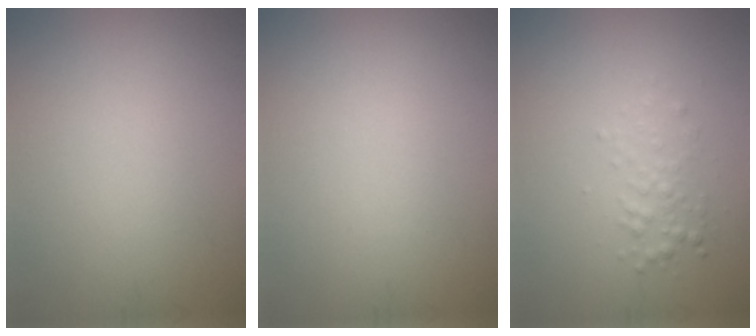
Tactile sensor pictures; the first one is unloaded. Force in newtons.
{"total": 0.0}
{"total": 1.5, "press": 1.5, "slide": 0.1}